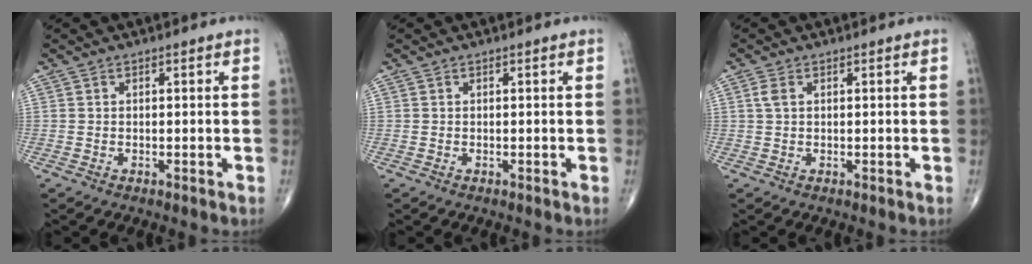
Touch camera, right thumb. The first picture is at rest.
{"total": 0.0}
{"total": 1.7, "force": [0.5, 0.9, 1.3], "torque": [-0.037, 0.010, 0.013]}